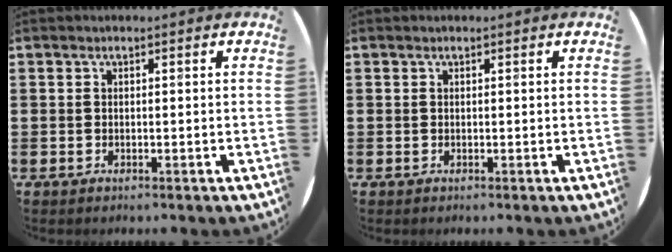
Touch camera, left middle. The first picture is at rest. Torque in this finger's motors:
{"motor_torque": [-0.09, -0.03, -0.01, 0.00]}